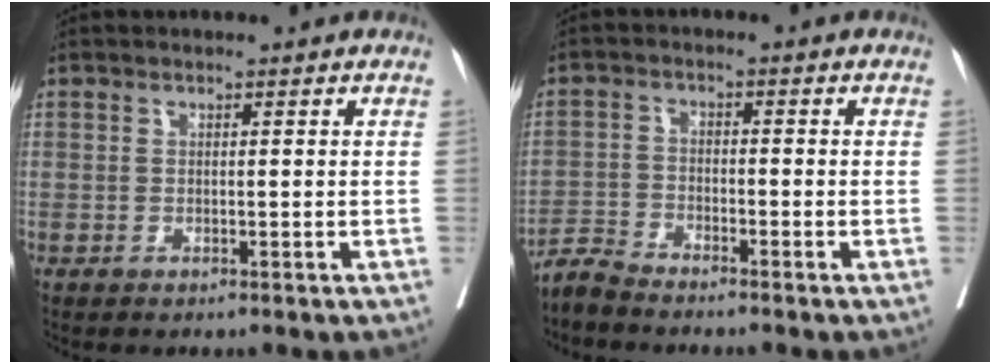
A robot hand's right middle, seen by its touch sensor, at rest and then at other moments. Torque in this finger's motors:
{"motor_torque": [-0.07, -0.03, -0.02, 0.01]}